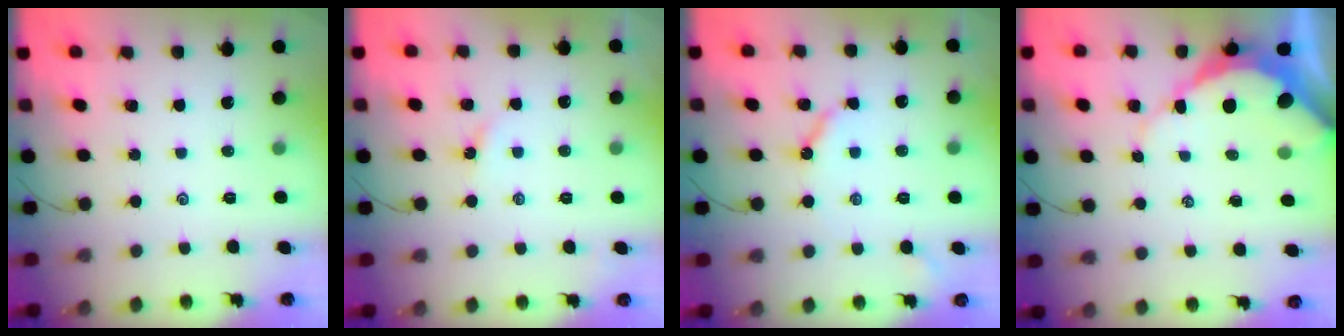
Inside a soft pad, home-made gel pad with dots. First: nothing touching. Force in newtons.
{"total": 1.9, "press": 1.8, "slide": 0.3}
{"total": 5.3, "press": 5.2, "slide": 0.6}
{"total": 8.7, "press": 8.6, "slide": 0.7}